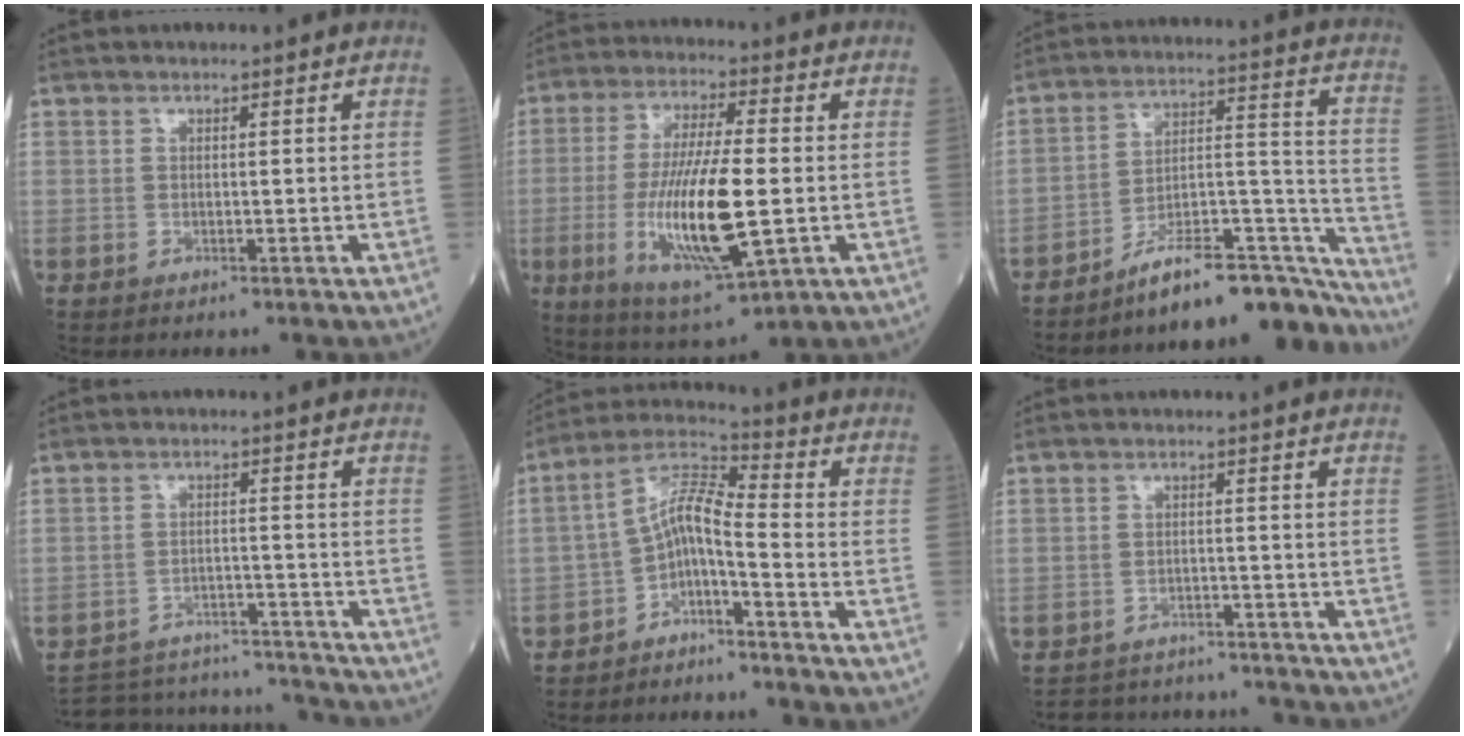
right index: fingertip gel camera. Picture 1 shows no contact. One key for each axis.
{"total": 16.3, "fx": -2.6, "fy": 2.9, "fz": 15.8, "tx": -0.313, "ty": -0.025, "tz": -0.038}
{"total": 18.6, "fx": -17.1, "fy": 3.3, "fz": 6.6, "tx": -0.058, "ty": 0.073, "tz": -0.256}
{"total": 15.5, "fx": -15.0, "fy": 2.7, "fz": 2.5, "tx": -0.048, "ty": 0.016, "tz": -0.204}
{"total": 6.6, "fx": -3.1, "fy": 1.4, "fz": 5.6, "tx": -0.106, "ty": 0.027, "tz": -0.061}
{"total": 11.3, "fx": -10.8, "fy": 3.2, "fz": 1.3, "tx": -0.022, "ty": 0.021, "tz": -0.139}